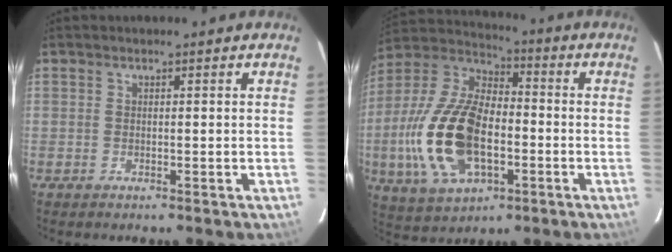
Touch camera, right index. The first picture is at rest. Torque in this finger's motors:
{"motor_torque": [2.14, 0.00, 1.05, 0.21]}